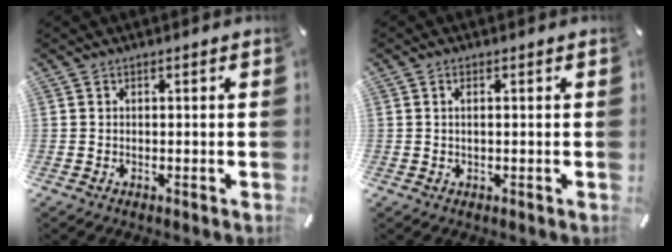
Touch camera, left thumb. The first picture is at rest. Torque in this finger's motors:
{"motor_torque": [-0.30, -0.48, -0.12, 0.09, -0.04]}